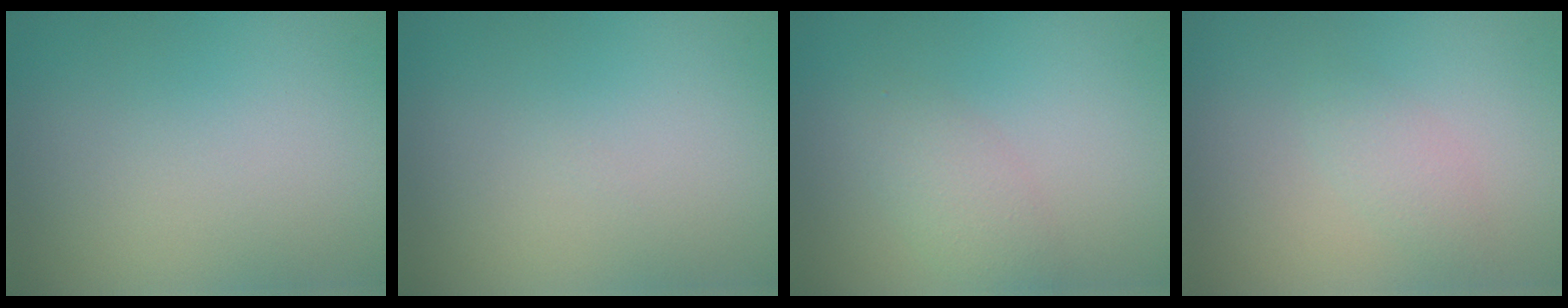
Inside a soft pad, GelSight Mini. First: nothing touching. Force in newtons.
{"total": 0.0}
{"total": 2.2, "press": 2.2, "slide": 0.2}
{"total": 1.4, "press": 1.4, "slide": 0.1}